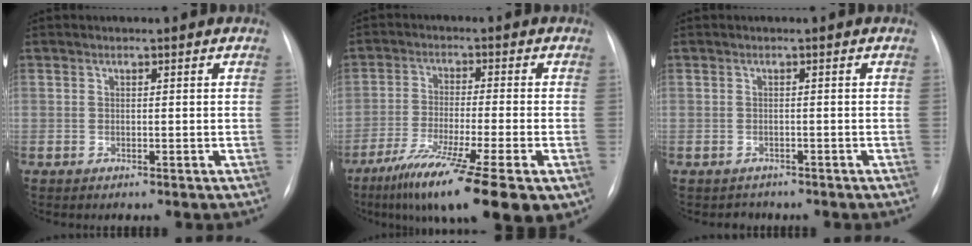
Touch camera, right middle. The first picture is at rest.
{"total": 16.3, "force": [-9.2, 2.0, 13.3], "torque": [-0.191, -0.039, -0.150]}
{"total": 1.1, "force": [-0.9, 0.5, -0.2], "torque": [0.001, -0.001, -0.013]}